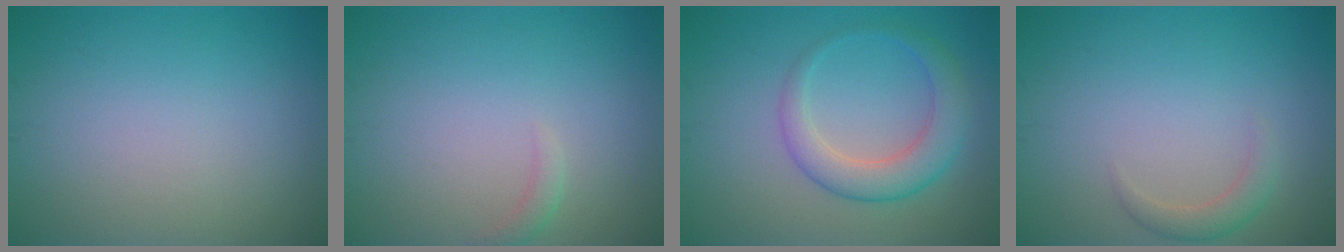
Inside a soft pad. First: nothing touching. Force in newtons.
{"total": 1.0, "press": 0.9, "slide": 0.2}
{"total": 4.1, "press": 4.1, "slide": 0.2}
{"total": 1.7, "press": 1.7, "slide": 0.1}